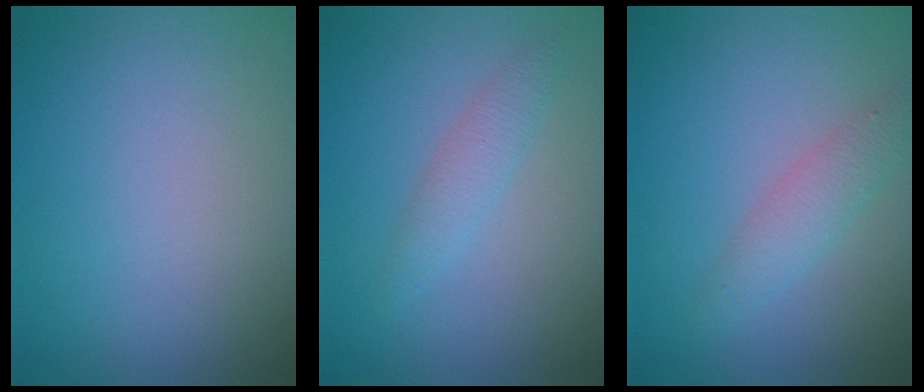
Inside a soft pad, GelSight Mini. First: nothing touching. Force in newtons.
{"total": 1.8, "press": 1.8, "slide": 0.1}
{"total": 2.3, "press": 2.3, "slide": 0.1}